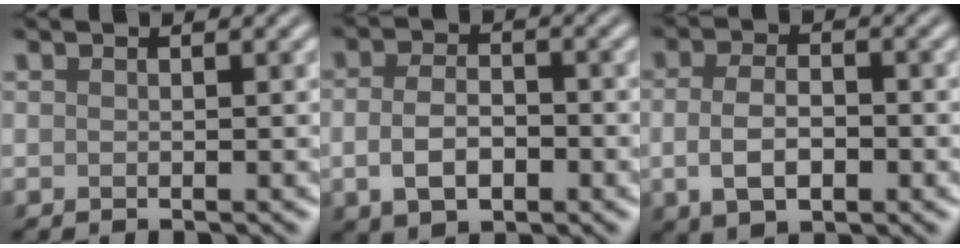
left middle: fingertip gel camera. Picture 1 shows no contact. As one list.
[{"total": 4.1, "force": [-0.9, 2.5, 3.2], "torque": [-0.064, -0.005, -0.020]}, {"total": 4.4, "force": [-0.8, 2.4, 3.7], "torque": [-0.073, -0.005, -0.015]}]